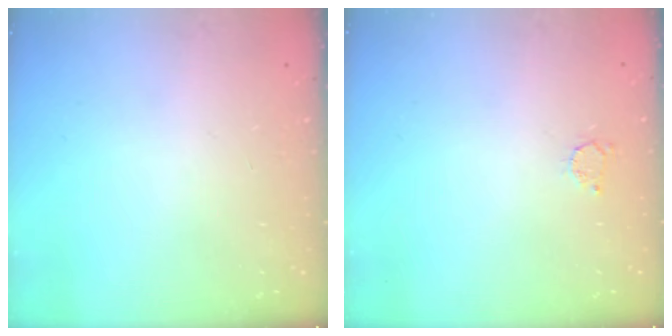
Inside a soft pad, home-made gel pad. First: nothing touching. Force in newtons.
{"total": 2.4, "press": 2.4, "slide": 0.4}